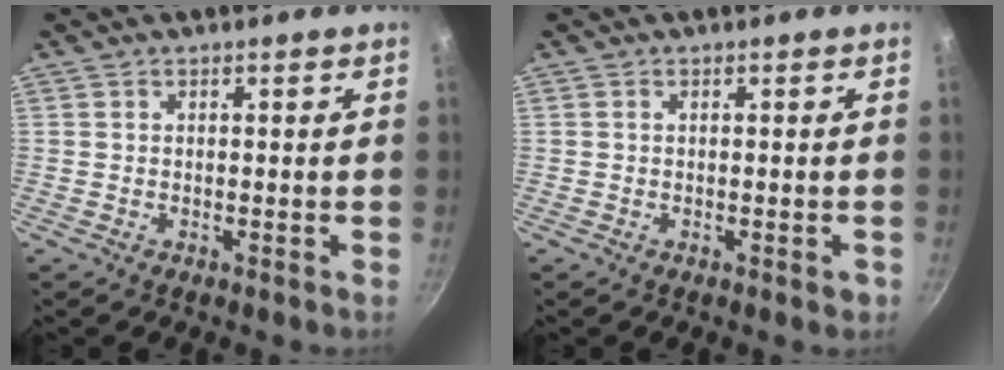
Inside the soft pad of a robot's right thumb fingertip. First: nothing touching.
{"total": 1.5, "force": [-0.4, 0.6, 1.2], "torque": [-0.013, 0.001, -0.005]}